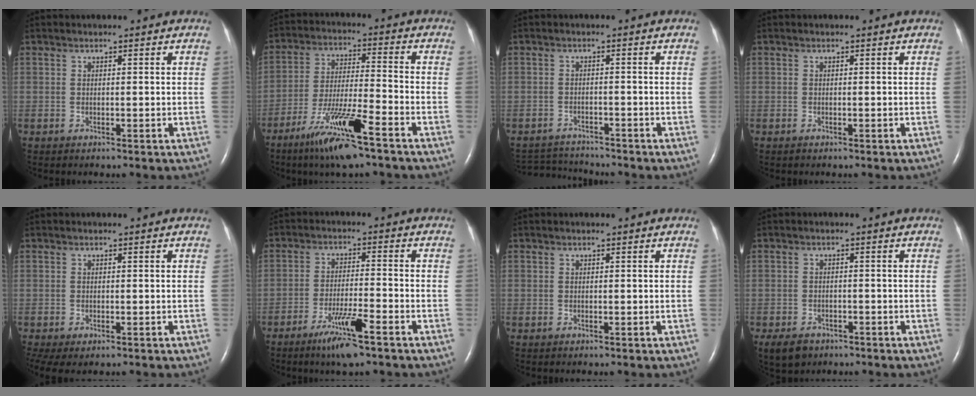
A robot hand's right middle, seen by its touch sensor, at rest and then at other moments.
{"total": 12.2, "force": [-7.8, 0.5, 9.3], "torque": [-0.183, -0.029, -0.143]}
{"total": 4.8, "force": [-4.8, -0.1, -0.4], "torque": [-0.003, -0.006, -0.079]}
{"total": 0.0}
{"total": 4.3, "force": [-2.6, 2.0, 2.8], "torque": [-0.056, -0.013, -0.041]}
{"total": 7.5, "force": [-4.9, 0.2, 5.6], "torque": [-0.111, -0.015, -0.087]}
{"total": 0.0}
{"total": 4.9, "force": [-3.3, 3.2, 1.7], "torque": [-0.033, -0.002, -0.049]}